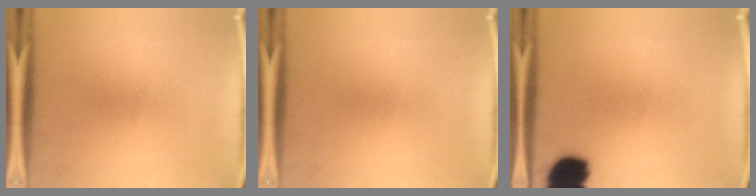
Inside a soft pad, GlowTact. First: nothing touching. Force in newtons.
{"total": 0.0}
{"total": 10.8}